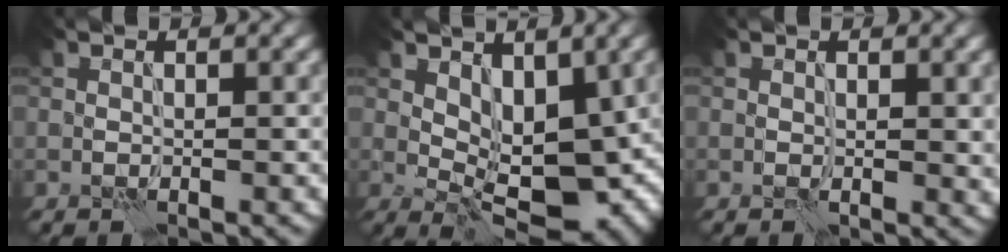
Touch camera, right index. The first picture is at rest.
{"total": 7.7, "force": [1.3, 4.1, 6.3], "torque": [-0.087, -0.016, 0.030]}
{"total": 1.2, "force": [0.3, 0.6, 1.0], "torque": [-0.012, -0.004, 0.008]}